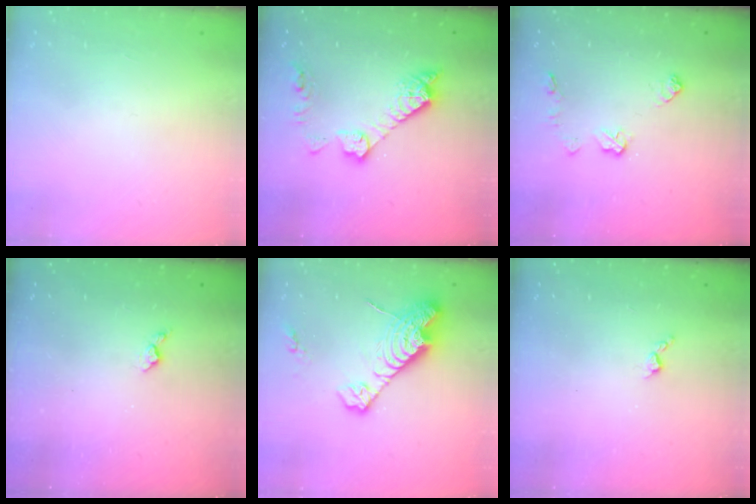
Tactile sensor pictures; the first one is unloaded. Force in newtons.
{"total": 12.2, "press": 12.1, "slide": 0.9}
{"total": 7.3, "press": 7.3, "slide": 0.2}
{"total": 4.6, "press": 4.5, "slide": 0.7}
{"total": 14.2, "press": 14.2, "slide": 1.3}
{"total": 2.8, "press": 2.8, "slide": 0.5}